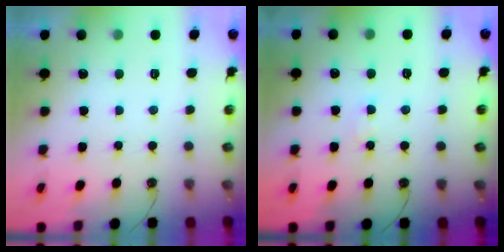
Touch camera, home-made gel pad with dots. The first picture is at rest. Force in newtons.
{"total": 2.4, "press": 2.3, "slide": 0.4}